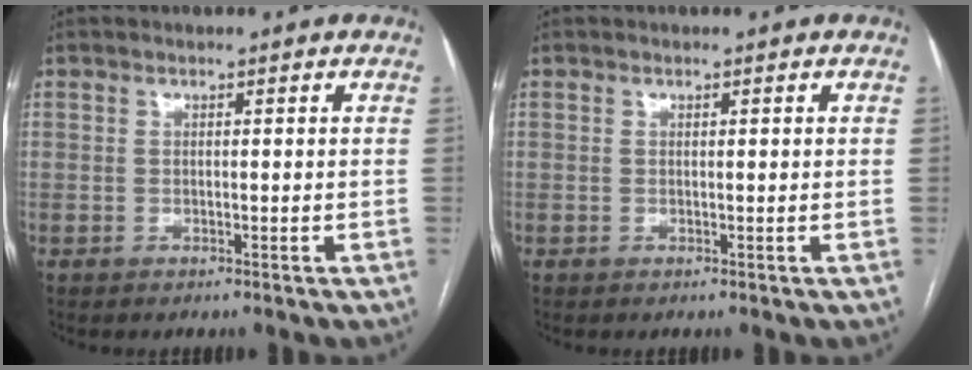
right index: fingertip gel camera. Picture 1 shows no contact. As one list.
[{"total": 0.0}]